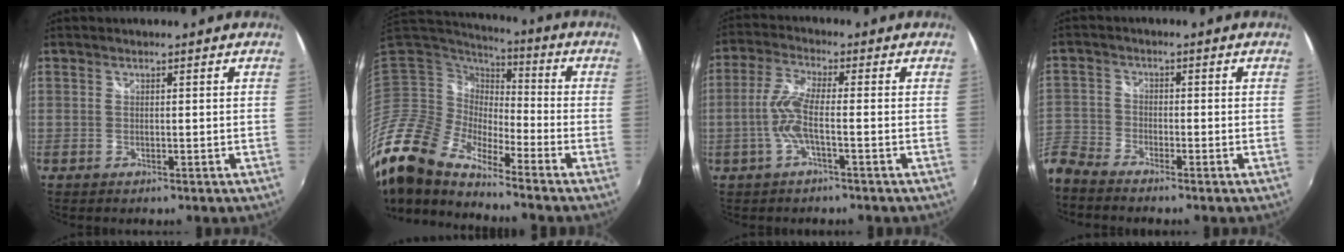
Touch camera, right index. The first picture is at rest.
{"total": 17.4, "force": [-13.3, 4.9, 10.0], "torque": [-0.178, -0.031, -0.270]}
{"total": 6.2, "force": [-1.7, 0.6, 5.9], "torque": [-0.133, 0.003, -0.033]}
{"total": 6.8, "force": [-5.7, 3.5, 1.4], "torque": [-0.051, -0.001, -0.134]}